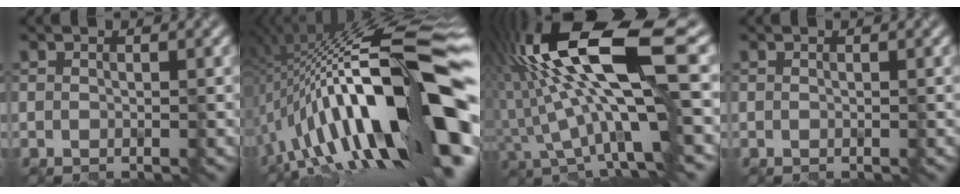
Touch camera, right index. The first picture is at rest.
{"total": 19.1, "force": [-2.6, 5.6, 18.1], "torque": [-0.274, 0.042, -0.066]}
{"total": 12.1, "force": [0.8, 2.9, 11.7], "torque": [-0.221, 0.025, 0.015]}
{"total": 0.0}